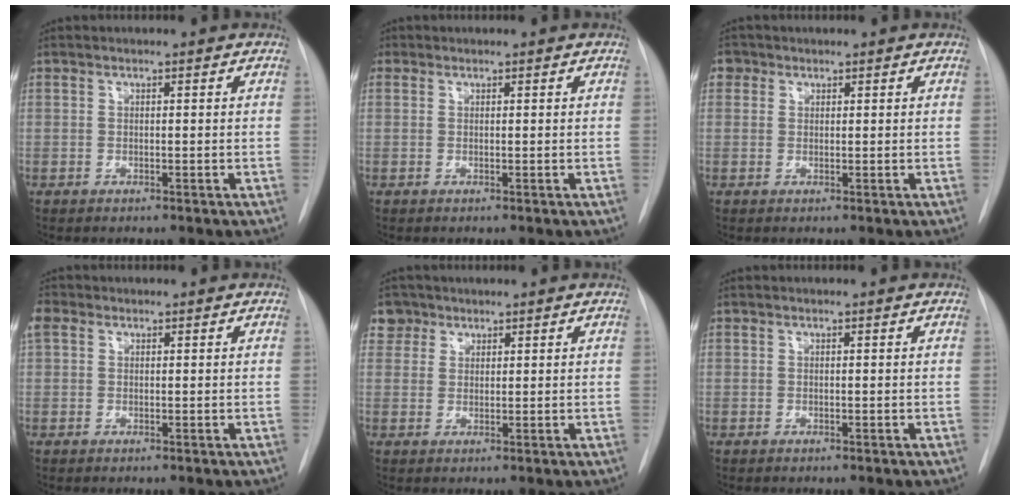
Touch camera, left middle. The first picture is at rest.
{"total": 0.8, "force": [0.4, 0.7, 0.1], "torque": [0.003, 0.005, 0.005]}
{"total": 1.8, "force": [0.8, 1.6, 0.2], "torque": [0.005, 0.005, 0.007]}
{"total": 2.3, "force": [1.0, 1.8, 1.1], "torque": [-0.034, 0.025, 0.022]}
{"total": 3.2, "force": [2.0, 2.6, -0.2], "torque": [0.008, 0.008, 0.032]}
{"total": 0.0}